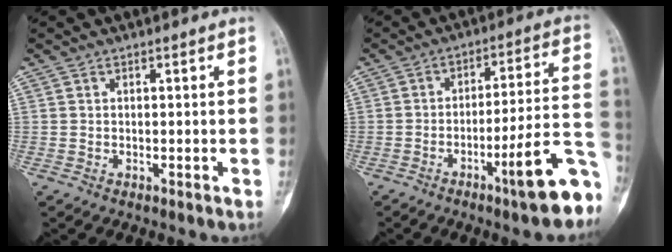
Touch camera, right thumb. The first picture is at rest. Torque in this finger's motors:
{"motor_torque": [1.94, 0.09, 0.76, -1.09, 0.32]}